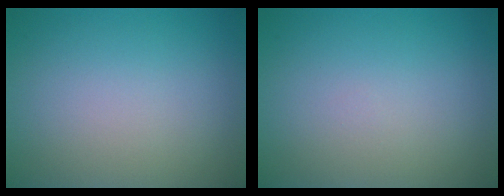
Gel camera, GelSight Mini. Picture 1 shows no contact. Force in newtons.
{"total": 0.0}